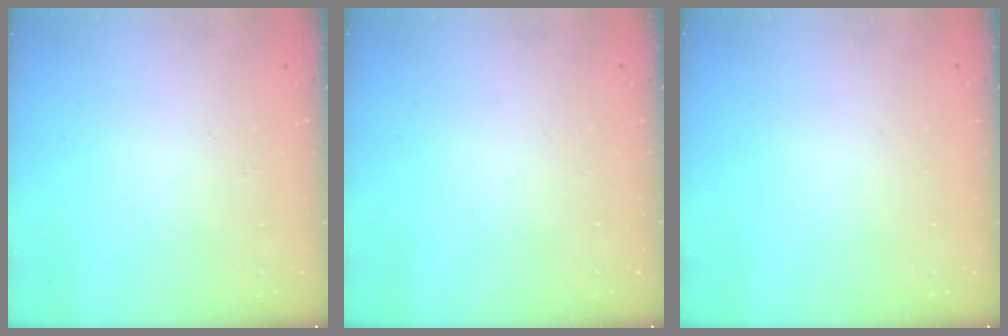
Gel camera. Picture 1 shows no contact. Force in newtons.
{"total": 0.0}
{"total": 0.0}